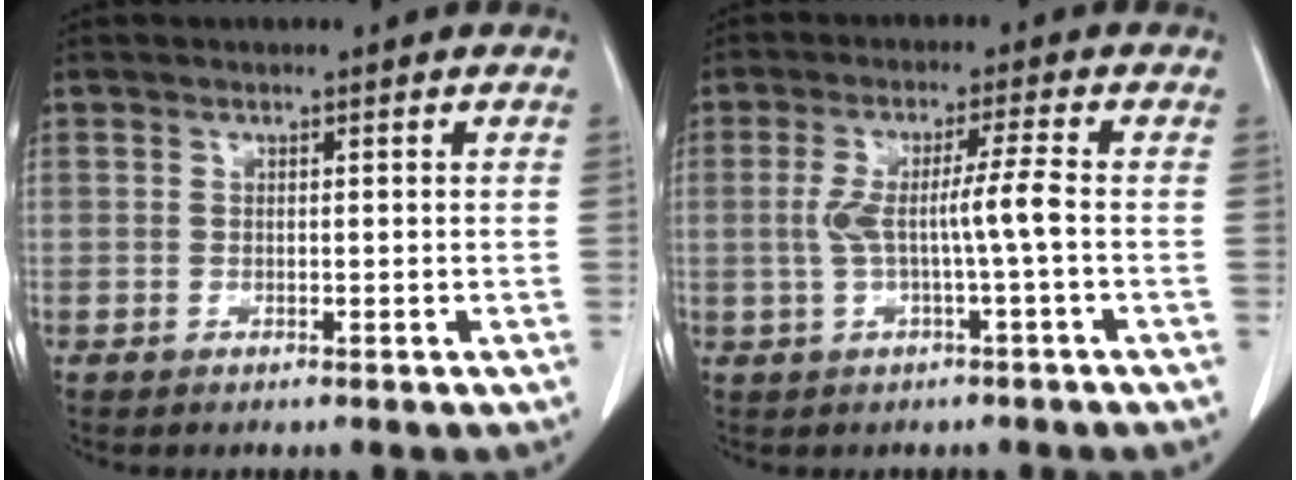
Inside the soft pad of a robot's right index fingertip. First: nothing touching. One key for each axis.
{"total": 6.3, "fx": -0.8, "fy": -0.6, "fz": 6.2, "tx": -0.122, "ty": 0.017, "tz": -0.009}